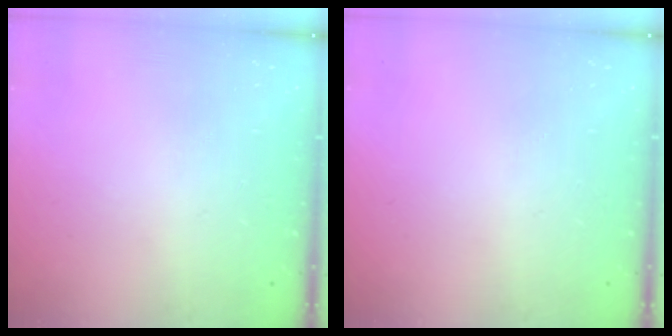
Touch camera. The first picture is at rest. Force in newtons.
{"total": 0.0}